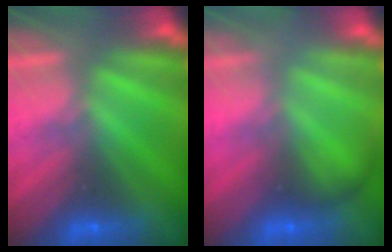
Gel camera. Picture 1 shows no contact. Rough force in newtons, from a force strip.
{"total": 1.8}